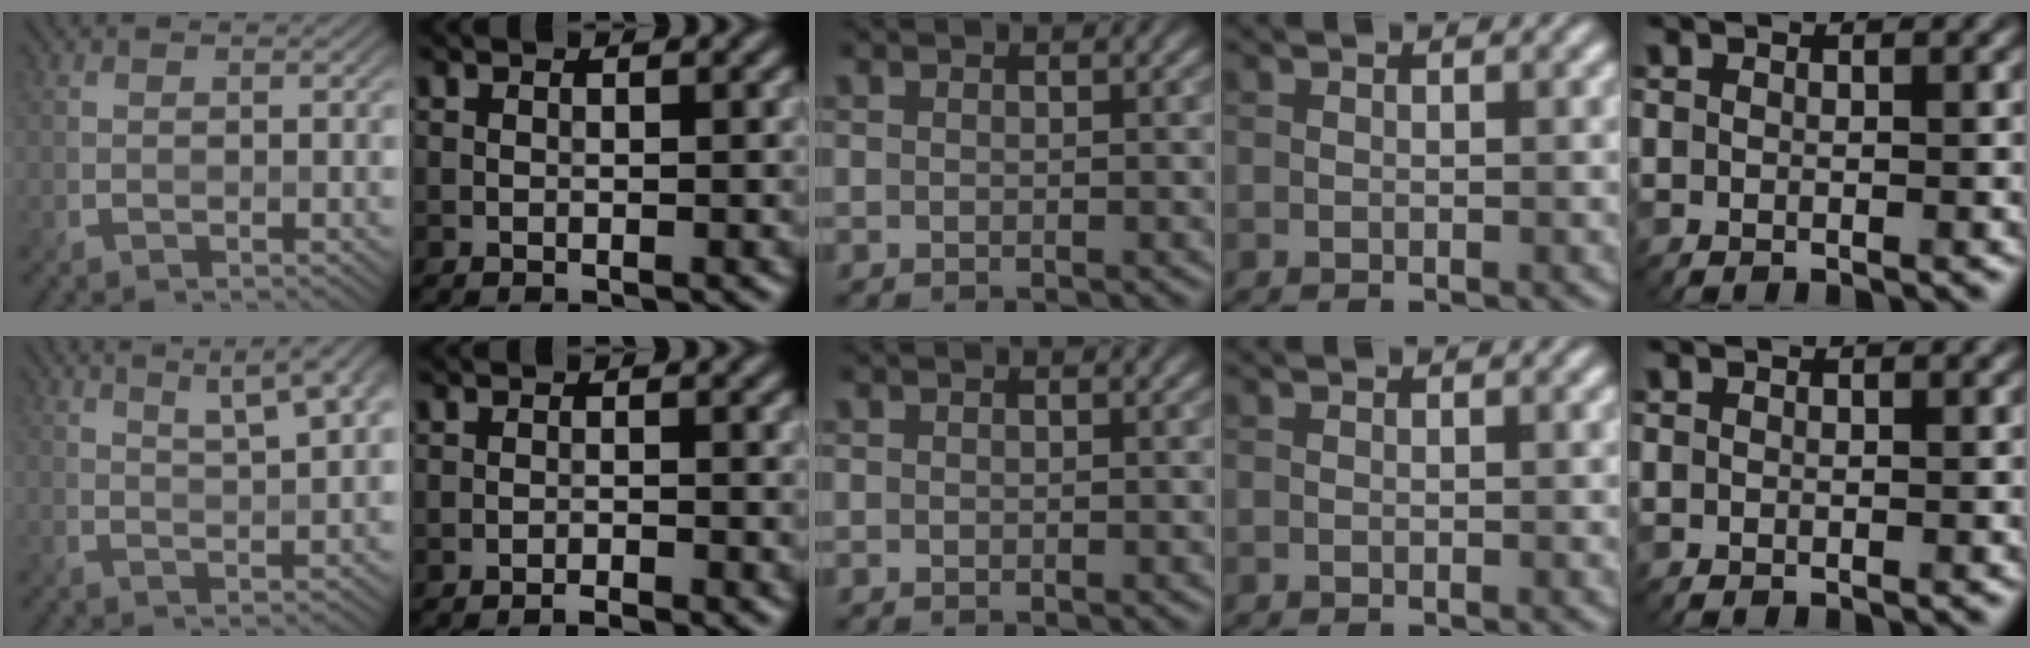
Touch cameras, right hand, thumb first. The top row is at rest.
{"thumb": {"total": 8.9, "force": [5.3, 2.4, 6.7], "torque": [-0.093, 0.022, 0.066]}, "index": {"total": 1.0, "force": [-0.9, 0.0, 0.5], "torque": [-0.008, 0.003, -0.019]}}